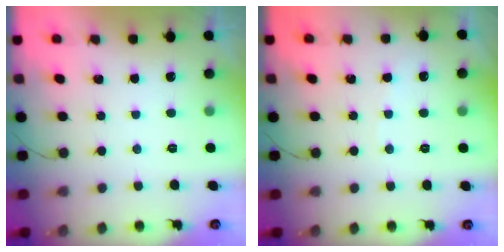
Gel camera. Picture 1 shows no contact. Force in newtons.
{"total": 2.0, "press": 2.0, "slide": 0.3}